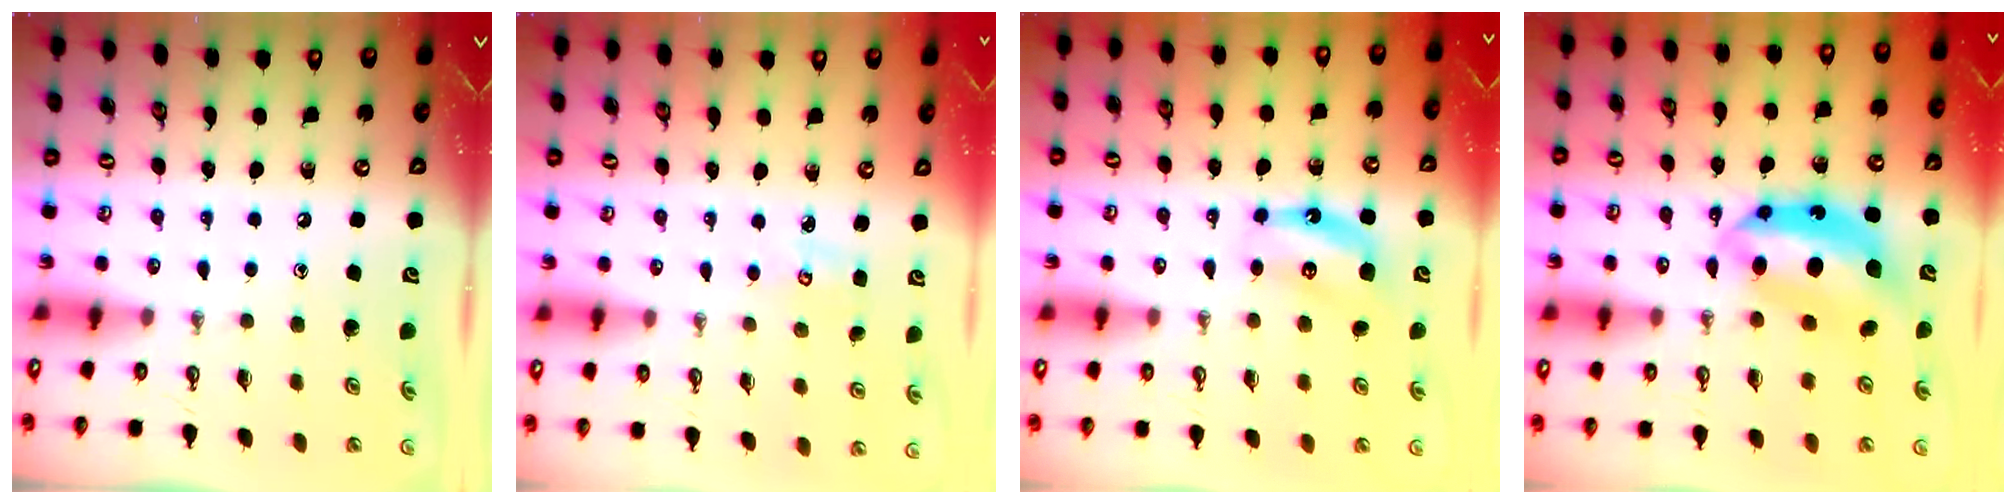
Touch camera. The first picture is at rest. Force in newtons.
{"total": 2.3, "press": 2.3, "slide": 0.2}
{"total": 6.2, "press": 6.1, "slide": 1.0}
{"total": 12.1, "press": 12.1, "slide": 0.9}